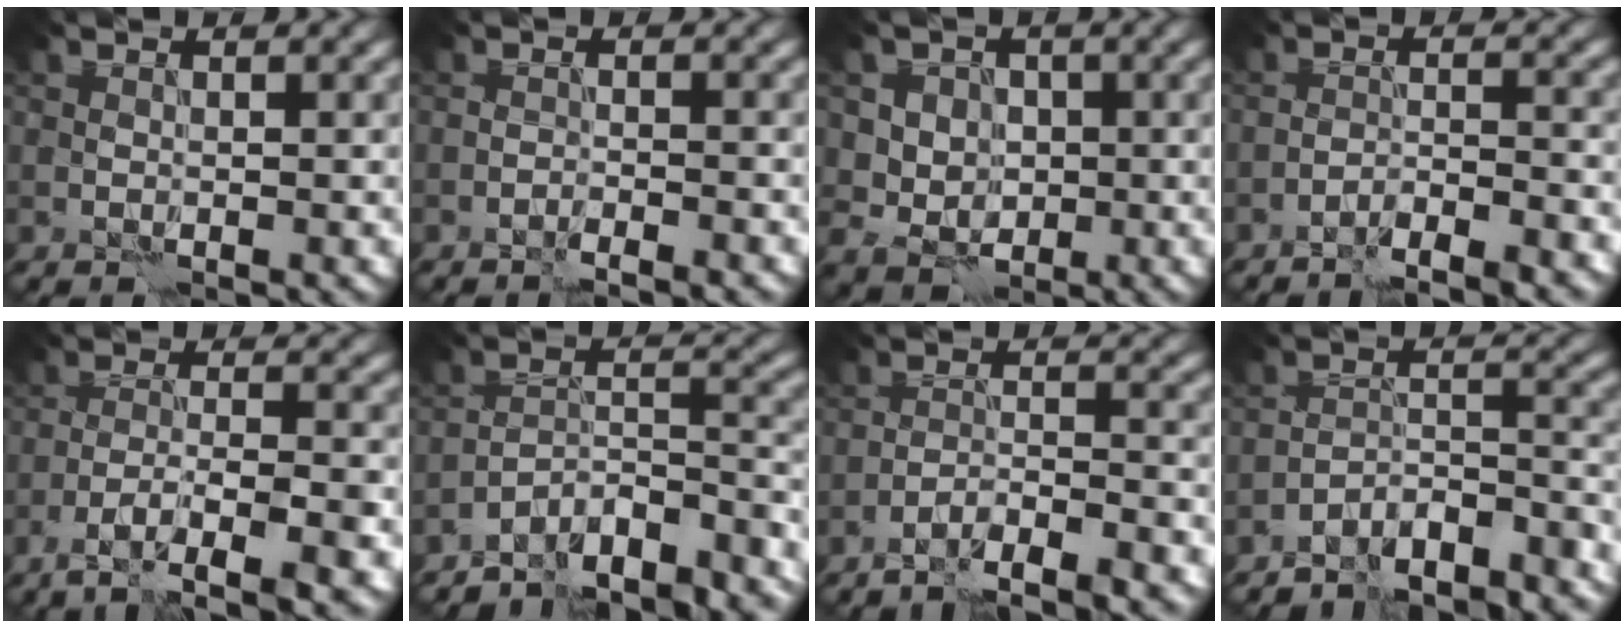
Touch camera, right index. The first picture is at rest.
{"total": 1.5, "force": [-1.4, -0.5, 0.2], "torque": [0.000, 0.004, -0.029]}
{"total": 4.1, "force": [0.7, 3.7, 1.6], "torque": [-0.019, 0.002, 0.007]}
{"total": 3.7, "force": [-3.4, -0.1, 1.5], "torque": [-0.021, 0.009, -0.062]}
{"total": 5.7, "force": [-3.9, 0.6, 4.2], "torque": [-0.069, 0.006, -0.070]}
{"total": 10.4, "force": [-9.4, 2.5, 3.8], "torque": [-0.052, 0.012, -0.134]}
{"total": 5.4, "force": [-4.7, 0.3, 2.6], "torque": [-0.036, 0.008, -0.083]}
{"total": 9.0, "force": [-8.3, 1.9, 3.0], "torque": [-0.042, 0.009, -0.126]}